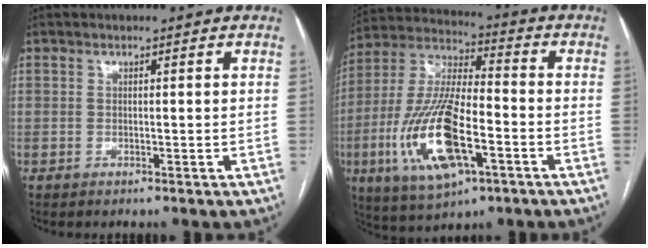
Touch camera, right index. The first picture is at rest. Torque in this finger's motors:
{"motor_torque": [2.14, 0.00, 0.59, 0.21]}